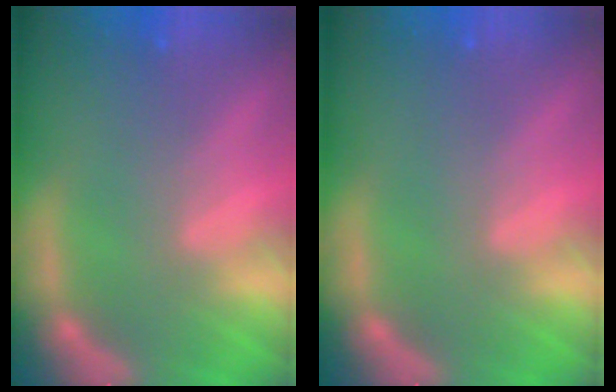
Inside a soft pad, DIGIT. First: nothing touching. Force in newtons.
{"total": 0.0}